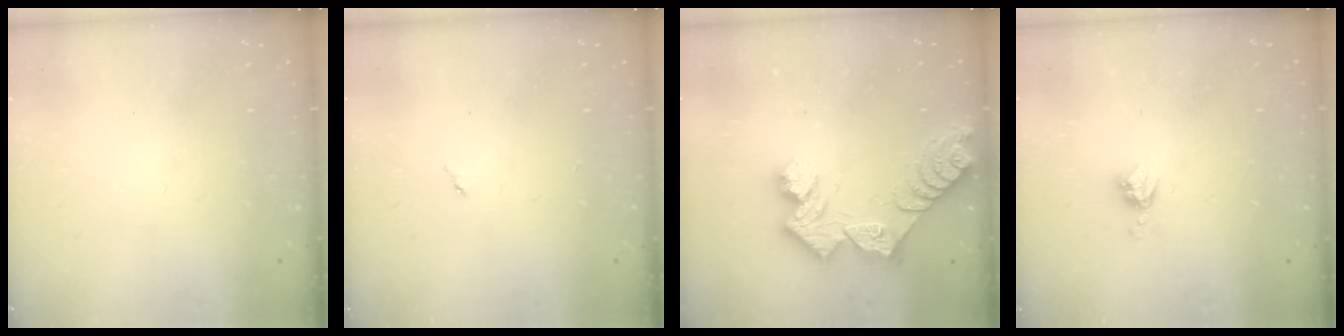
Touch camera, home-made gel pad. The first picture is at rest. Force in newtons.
{"total": 3.0, "press": 3.0, "slide": 0.2}
{"total": 11.7, "press": 11.7, "slide": 1.1}
{"total": 5.0, "press": 5.0, "slide": 0.5}